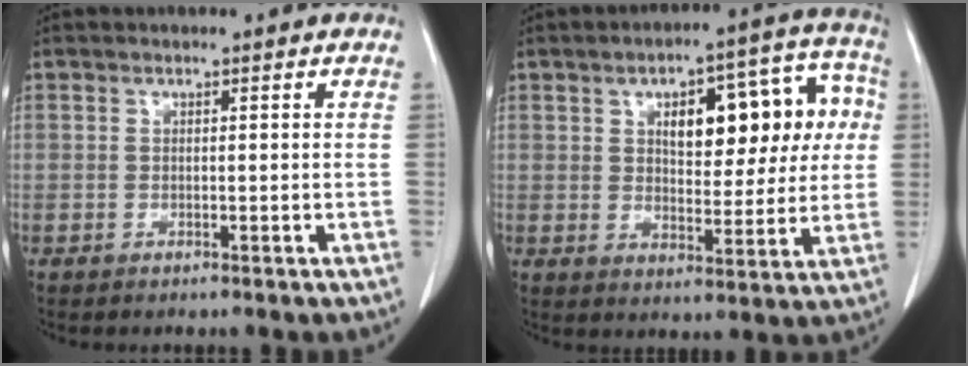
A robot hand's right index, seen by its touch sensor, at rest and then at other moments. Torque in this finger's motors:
{"motor_torque": [0.88, 0.61, 0.32, 0.07]}